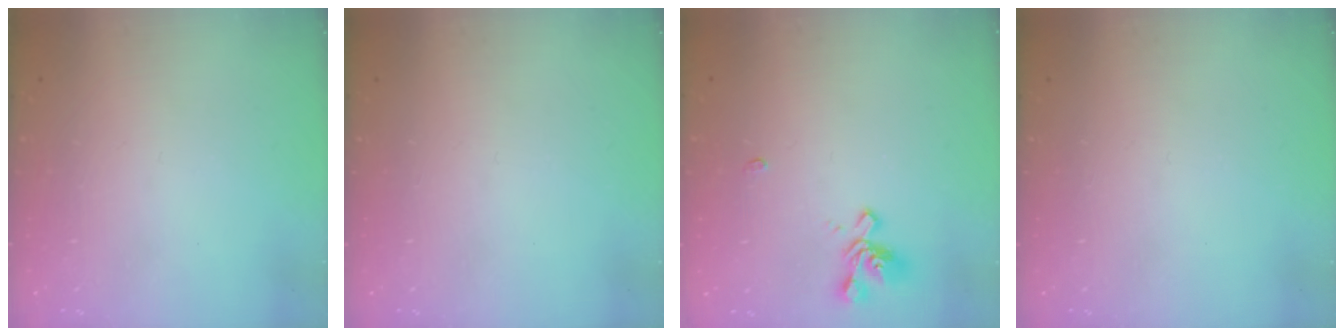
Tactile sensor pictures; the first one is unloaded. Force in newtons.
{"total": 0.0}
{"total": 1.6, "press": 1.1, "slide": 1.1}
{"total": 0.0}